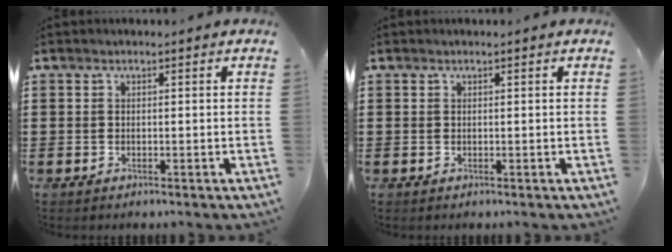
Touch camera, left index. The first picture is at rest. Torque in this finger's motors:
{"motor_torque": [-1.03, 1.11, -0.01, -0.01]}